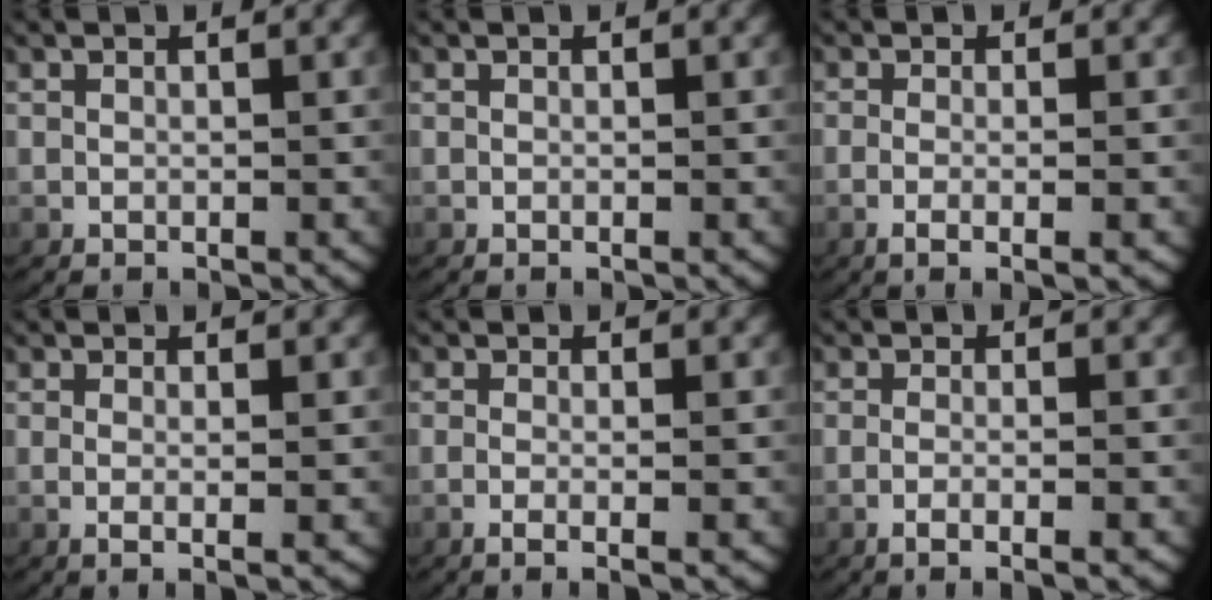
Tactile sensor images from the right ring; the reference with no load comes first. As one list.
[{"total": 0.0}, {"total": 2.8, "force": [-1.0, 0.4, 2.6], "torque": [-0.053, -0.013, -0.012]}, {"total": 1.8, "force": [0.0, 0.1, 1.8], "torque": [-0.044, -0.013, 0.005]}, {"total": 2.2, "force": [-0.8, 0.3, 2.1], "torque": [-0.049, -0.014, -0.008]}, {"total": 2.8, "force": [-1.3, 0.3, 2.5], "torque": [-0.052, -0.008, -0.017]}]